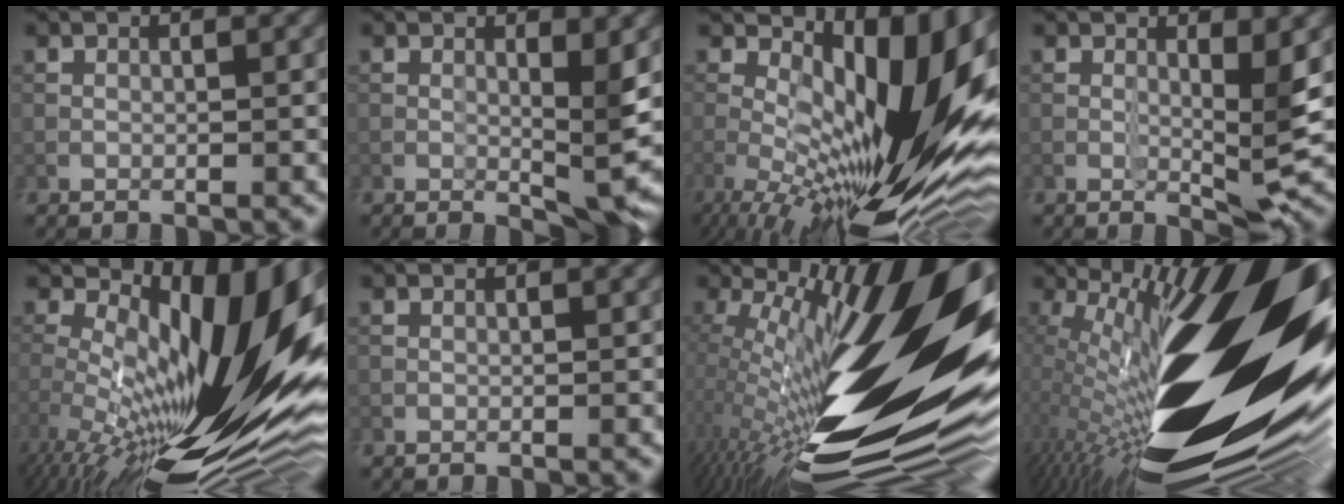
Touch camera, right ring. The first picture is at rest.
{"total": 3.8, "force": [0.7, 1.0, 3.7], "torque": [-0.051, -0.007, 0.011]}
{"total": 15.8, "force": [0.1, 5.4, 14.9], "torque": [-0.225, 0.012, -0.003]}
{"total": 3.5, "force": [0.5, 0.7, 3.4], "torque": [-0.055, -0.011, 0.006]}
{"total": 18.1, "force": [0.0, 6.0, 17.1], "torque": [-0.279, 0.002, -0.009]}
{"total": 0.0}
{"total": 20.2, "force": [2.1, 6.0, 19.2], "torque": [-0.304, 0.002, 0.027]}
{"total": 22.1, "force": [0.8, 8.0, 20.6], "torque": [-0.332, -0.008, -0.009]}